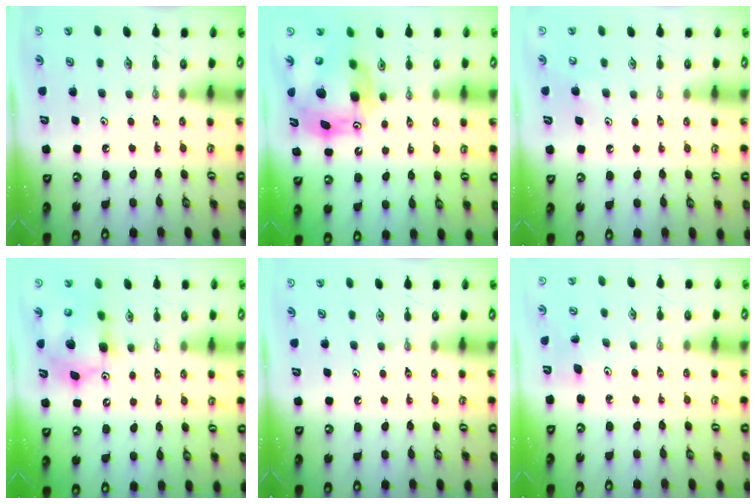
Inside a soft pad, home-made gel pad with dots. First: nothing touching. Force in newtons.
{"total": 15.3, "press": 15.2, "slide": 1.7}
{"total": 4.5, "press": 4.5, "slide": 0.9}
{"total": 11.1, "press": 11.0, "slide": 1.6}
{"total": 0.0}
{"total": 5.8, "press": 5.7, "slide": 0.4}